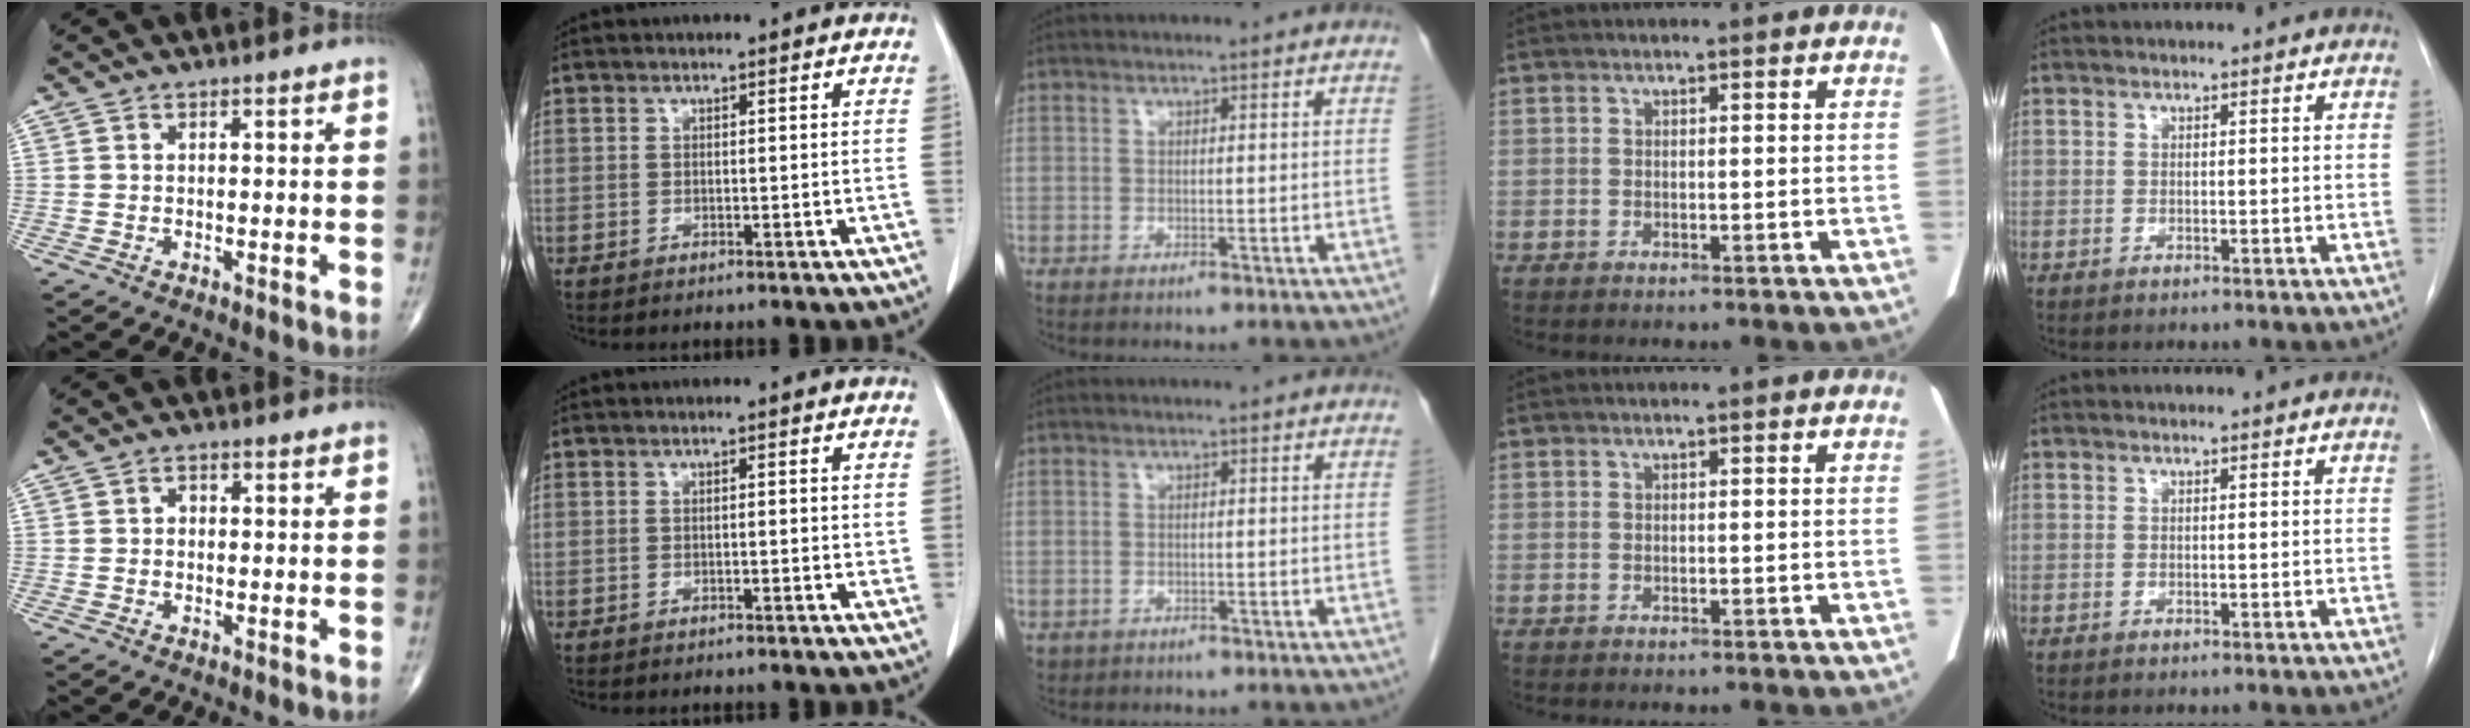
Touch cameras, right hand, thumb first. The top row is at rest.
{"thumb": {"total": 1.3, "force": [0.1, 1.1, 0.7], "torque": [-0.005, 0.003, -0.002]}, "index": {"total": 1.3, "force": [0.1, 0.5, 1.2], "torque": [-0.019, -0.001, 0.001]}, "middle": {"total": 0.9, "force": [-0.3, 0.9, 0.2], "torque": [-0.007, 0.004, 0.003]}}